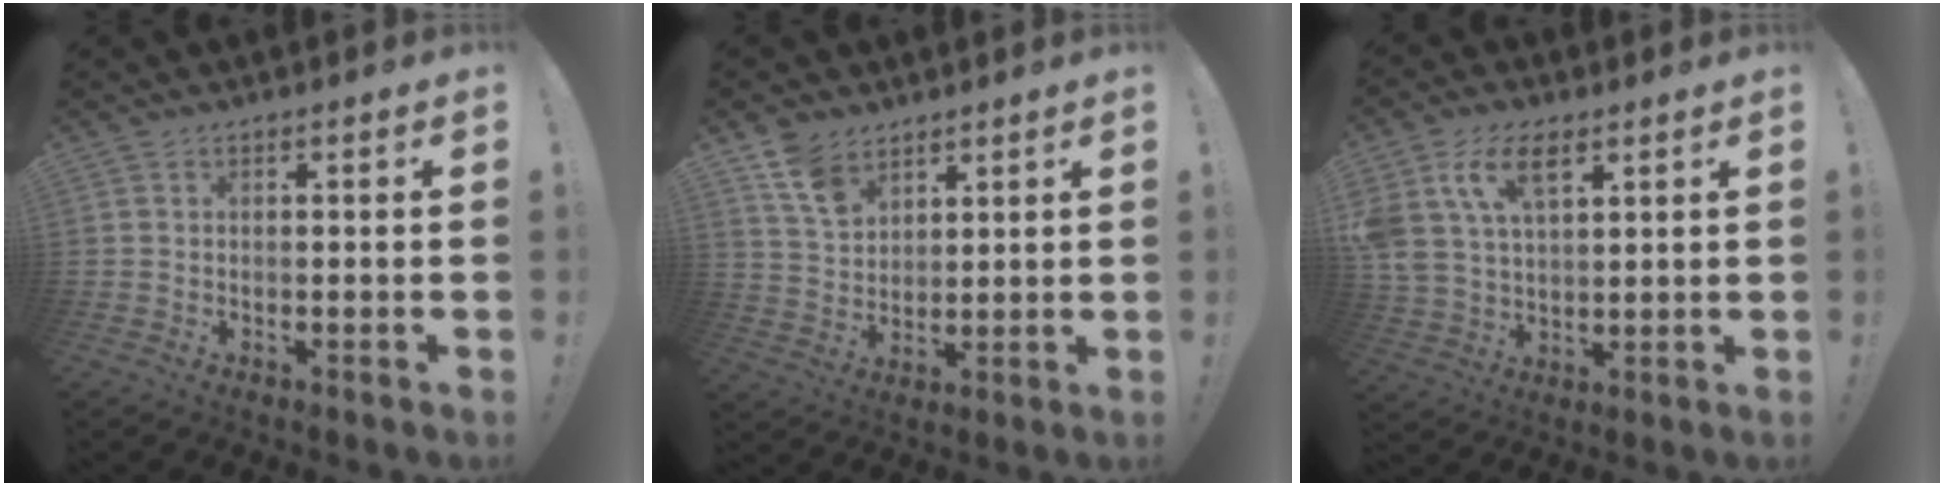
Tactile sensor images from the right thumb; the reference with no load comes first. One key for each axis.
{"total": 9.3, "fx": 6.5, "fy": 5.5, "fz": 3.9, "tx": -0.069, "ty": -0.033, "tz": 0.127}
{"total": 12.3, "fx": 6.4, "fy": 6.9, "fz": 8.0, "tx": -0.157, "ty": -0.017, "tz": 0.118}